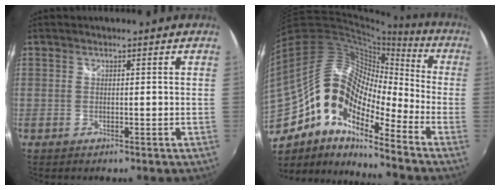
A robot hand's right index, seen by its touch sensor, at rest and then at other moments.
{"total": 19.1, "force": [-8.6, 8.8, 14.6], "torque": [-0.248, -0.009, -0.177]}